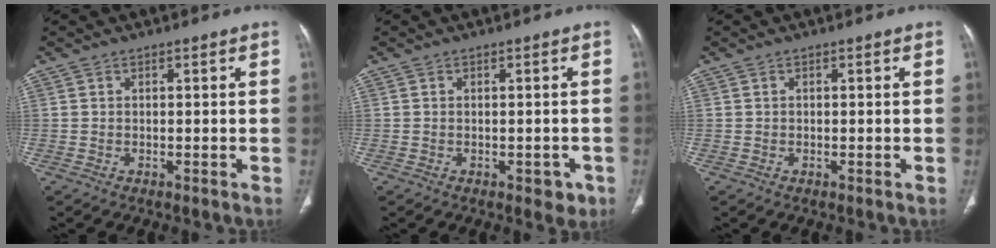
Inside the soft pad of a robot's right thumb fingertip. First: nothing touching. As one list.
[{"total": 2.7, "force": [-1.2, 1.7, 1.8], "torque": [-0.006, 0.004, -0.010]}, {"total": 0.0}]